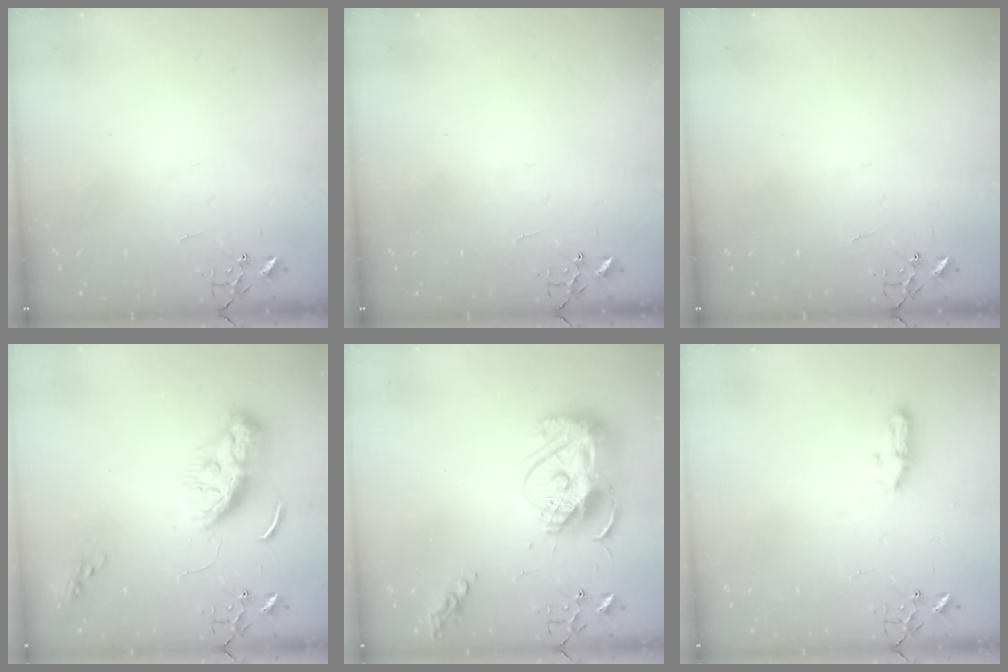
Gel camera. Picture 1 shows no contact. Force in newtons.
{"total": 0.0}
{"total": 0.0}
{"total": 9.4, "press": 9.4, "slide": 0.8}
{"total": 16.0, "press": 15.9, "slide": 1.4}
{"total": 5.5, "press": 5.5, "slide": 0.7}